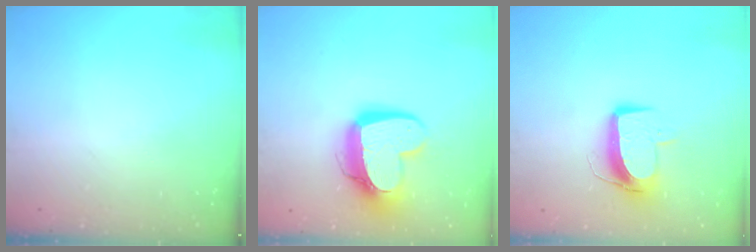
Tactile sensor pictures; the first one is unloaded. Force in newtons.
{"total": 14.4, "press": 14.3, "slide": 1.3}
{"total": 10.3, "press": 10.3, "slide": 0.7}